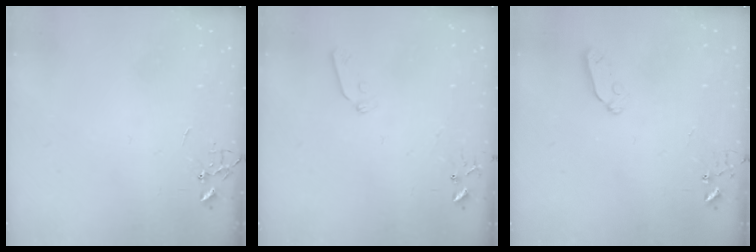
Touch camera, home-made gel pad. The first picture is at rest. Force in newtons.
{"total": 5.9, "press": 5.8, "slide": 0.6}
{"total": 5.0, "press": 4.9, "slide": 1.1}